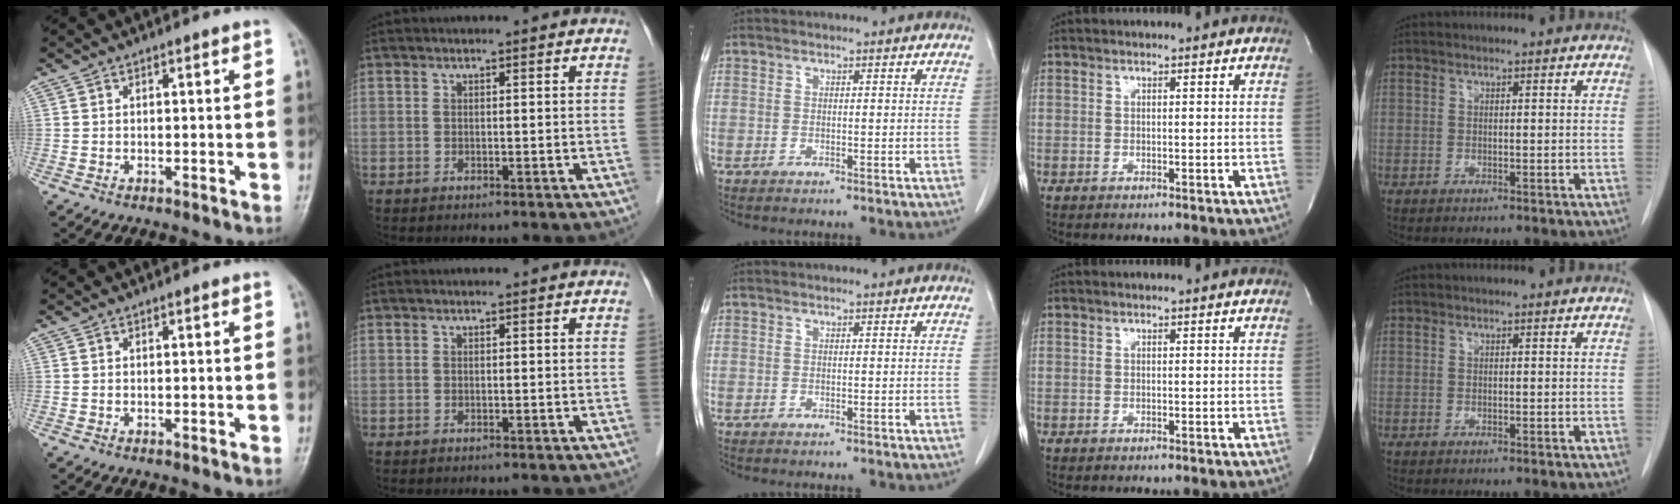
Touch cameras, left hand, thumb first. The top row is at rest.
{}